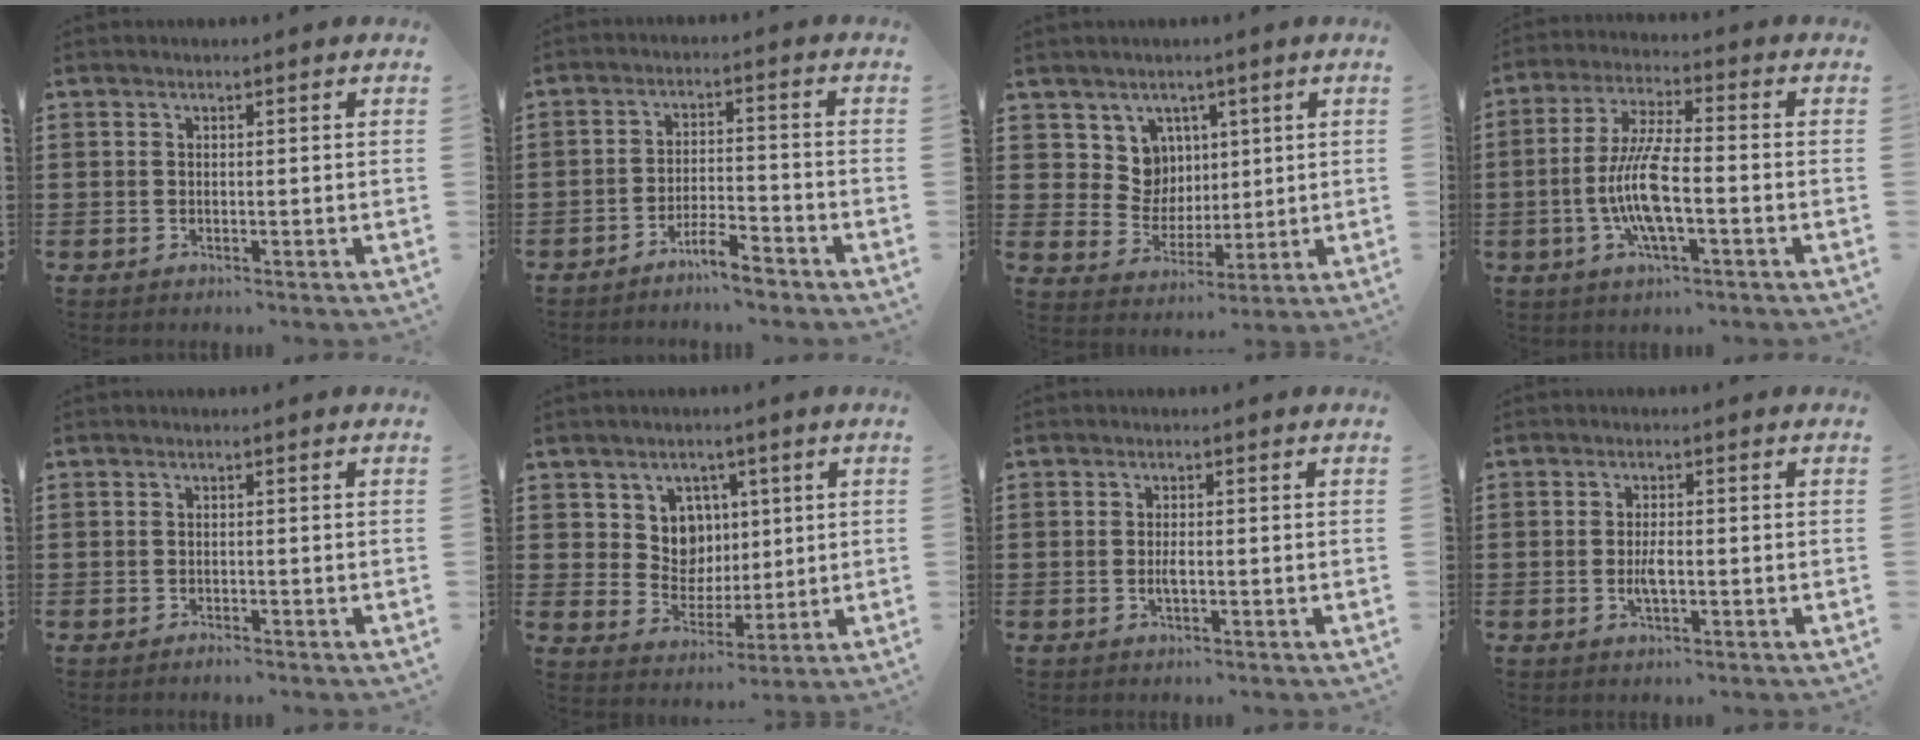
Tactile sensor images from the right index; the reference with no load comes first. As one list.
[{"total": 4.9, "force": [-4.3, 0.5, 2.3], "torque": [-0.048, 0.004, -0.083]}, {"total": 7.1, "force": [2.9, 6.2, 1.8], "torque": [-0.060, 0.001, 0.056]}, {"total": 9.2, "force": [-2.3, 2.1, 8.6], "torque": [-0.192, -0.013, -0.051]}, {"total": 0.8, "force": [-0.7, -0.1, 0.1], "torque": [-0.004, -0.003, -0.015]}, {"total": 6.6, "force": [2.4, 5.8, 2.0], "torque": [-0.056, 0.003, 0.042]}, {"total": 1.6, "force": [-0.3, 0.5, 1.5], "torque": [-0.036, -0.003, -0.009]}, {"total": 2.9, "force": [-0.6, 0.9, 2.6], "torque": [-0.054, -0.002, -0.014]}]